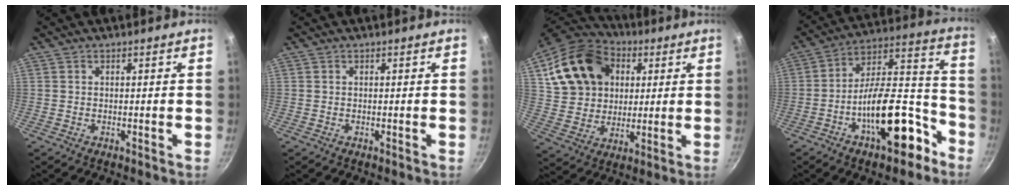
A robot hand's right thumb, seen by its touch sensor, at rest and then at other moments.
{"total": 0.0}
{"total": 20.0, "force": [6.3, 15.6, 10.7], "torque": [-0.184, 0.010, 0.117]}
{"total": 20.4, "force": [-9.5, 9.0, 15.6], "torque": [-0.191, 0.090, -0.148]}